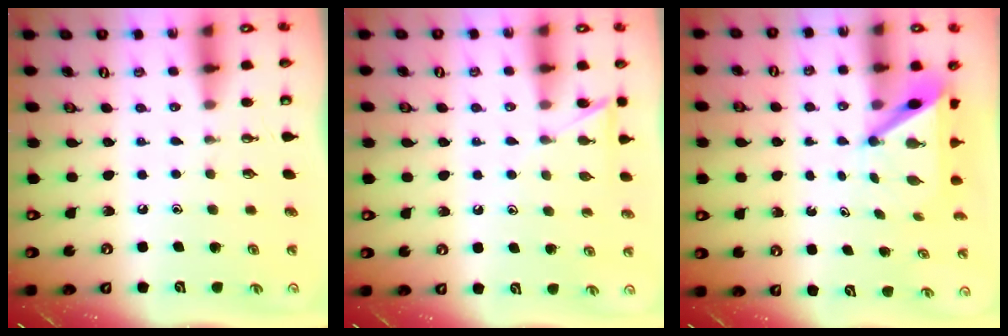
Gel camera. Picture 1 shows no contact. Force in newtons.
{"total": 6.8, "press": 6.8, "slide": 0.5}
{"total": 5.9, "press": 5.9, "slide": 0.1}